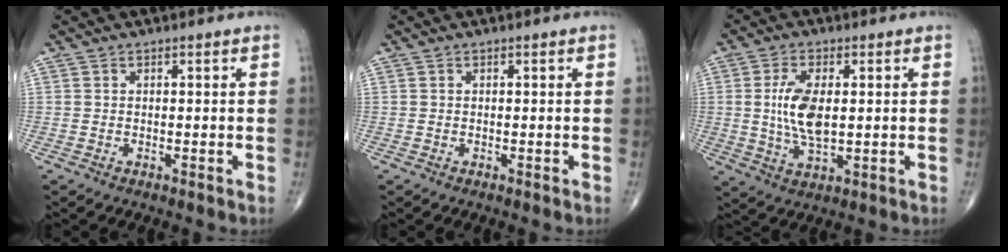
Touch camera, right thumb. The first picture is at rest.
{"total": 0.0}
{"total": 9.1, "force": [0.8, 4.3, 8.1], "torque": [-0.163, -0.011, 0.019]}